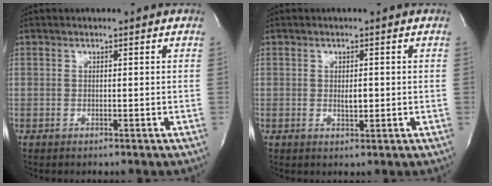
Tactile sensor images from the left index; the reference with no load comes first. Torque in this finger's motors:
{"motor_torque": [0.07, 0.04, 0.01, 0.01]}